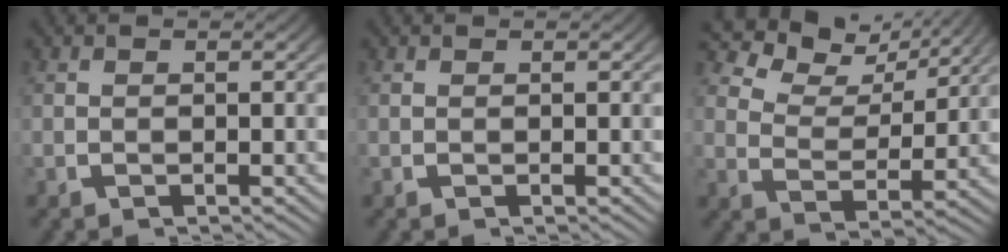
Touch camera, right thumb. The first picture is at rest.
{"total": 0.0}
{"total": 5.5, "force": [4.5, 2.0, 2.5], "torque": [-0.044, 0.005, 0.076]}